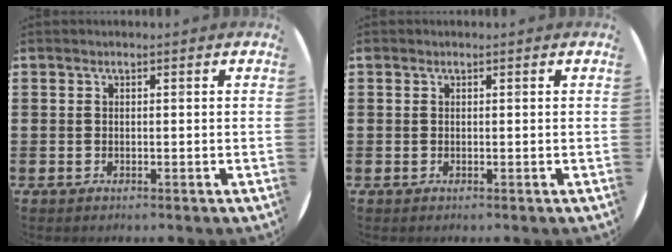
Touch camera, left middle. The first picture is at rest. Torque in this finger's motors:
{"motor_torque": [0.09, -0.06, -0.01, -0.01]}